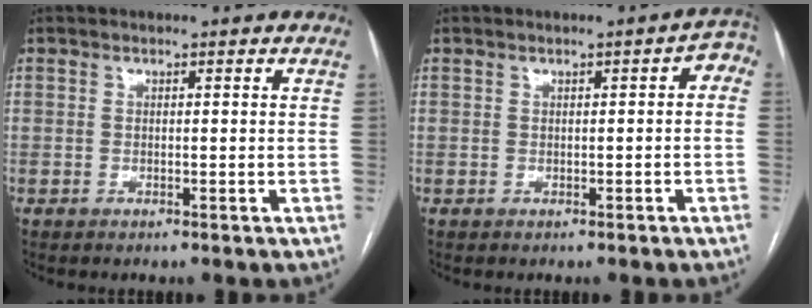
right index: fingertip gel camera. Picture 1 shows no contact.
{"total": 2.8, "force": [0.4, 1.4, 2.4], "torque": [-0.018, 0.016, 0.005]}